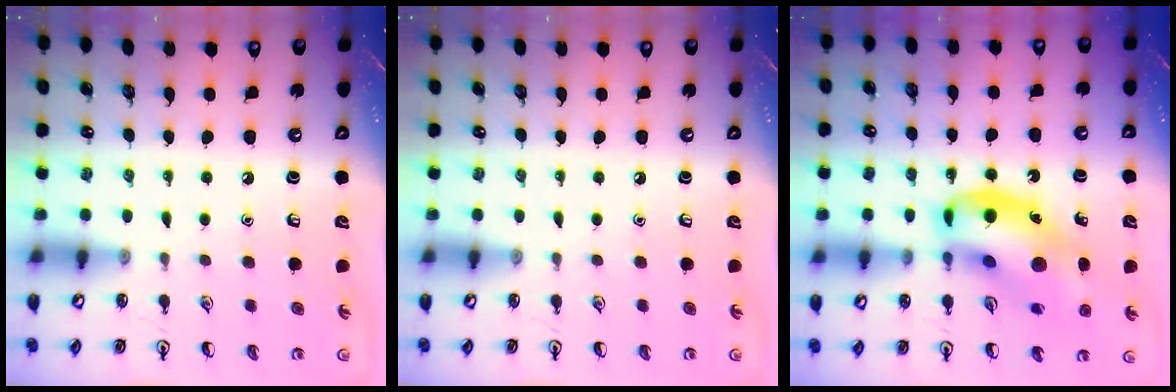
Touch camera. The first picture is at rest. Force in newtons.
{"total": 0.0}
{"total": 17.3, "press": 17.0, "slide": 3.3}